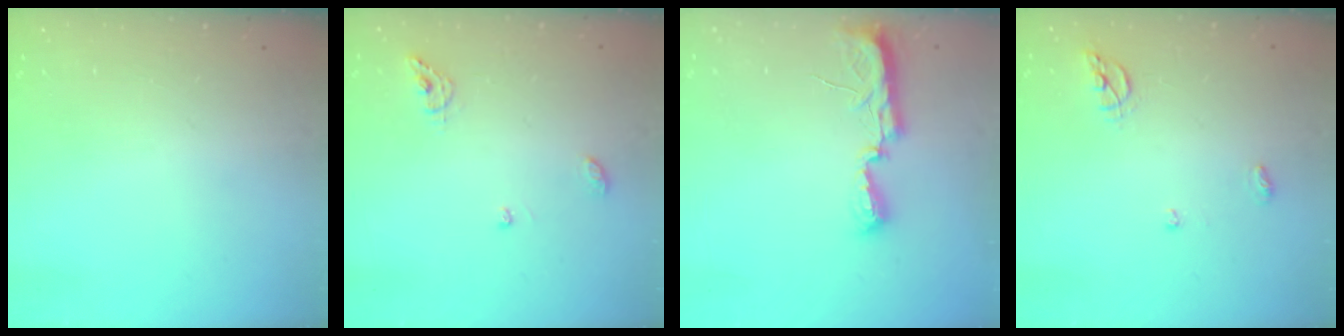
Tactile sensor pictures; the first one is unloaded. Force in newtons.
{"total": 6.8, "press": 6.8, "slide": 0.5}
{"total": 8.1, "press": 8.1, "slide": 1.0}
{"total": 6.5, "press": 6.5, "slide": 0.1}